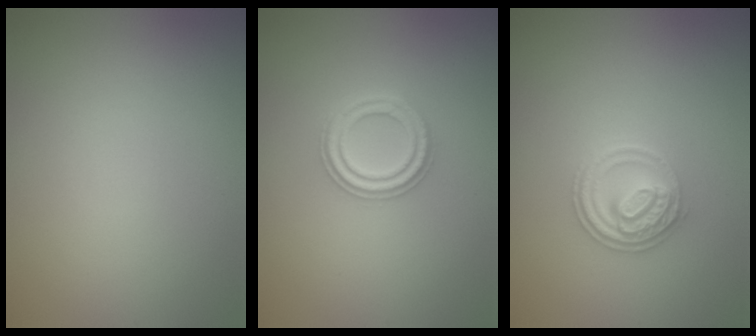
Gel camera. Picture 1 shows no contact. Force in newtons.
{"total": 2.7, "press": 2.6, "slide": 0.7}
{"total": 2.9, "press": 2.9, "slide": 0.1}